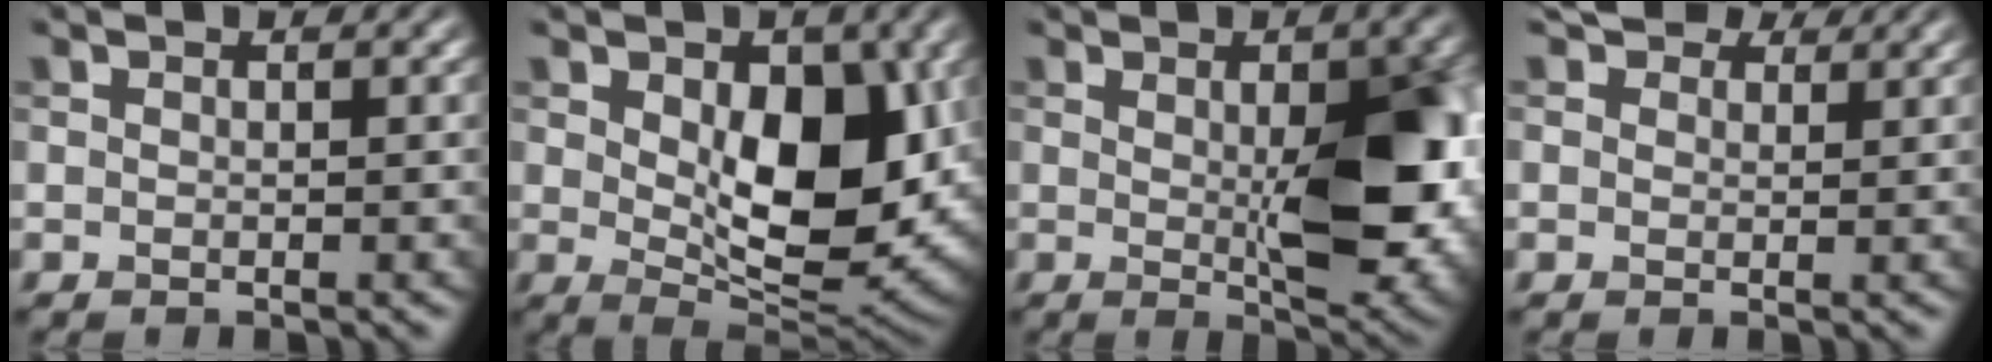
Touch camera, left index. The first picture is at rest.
{"total": 10.3, "force": [0.9, 5.8, 8.5], "torque": [-0.128, -0.017, 0.022]}
{"total": 10.5, "force": [0.1, 4.0, 9.7], "torque": [-0.134, -0.015, 0.016]}
{"total": 4.3, "force": [3.0, 2.5, 1.8], "torque": [-0.040, -0.002, 0.042]}